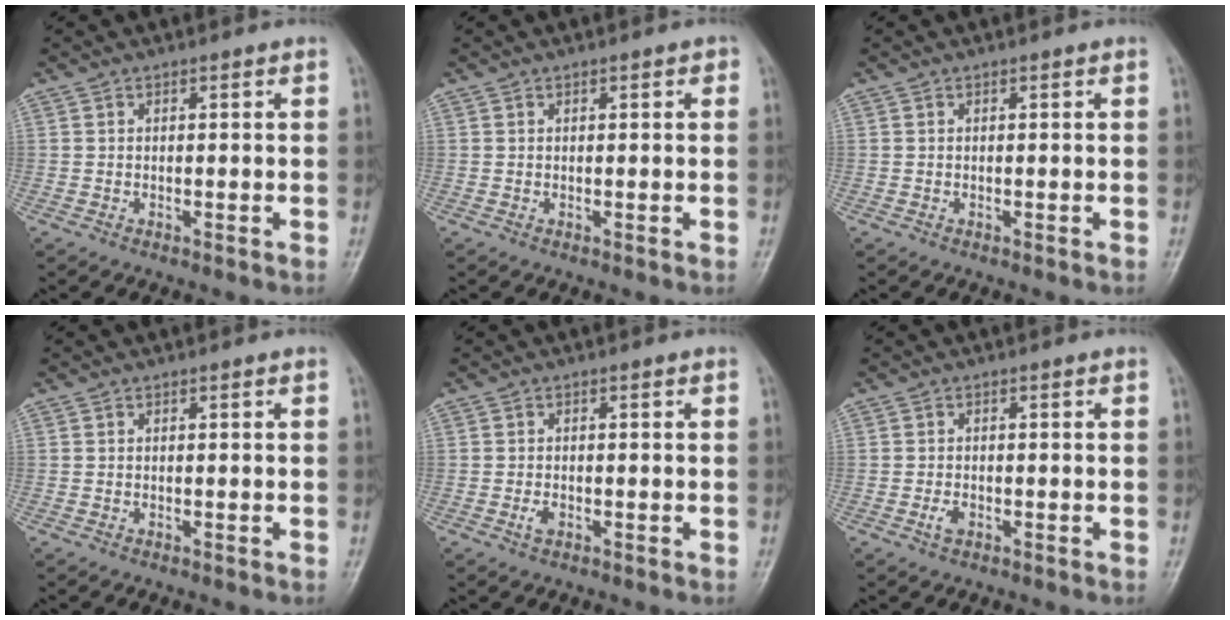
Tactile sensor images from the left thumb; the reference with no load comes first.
{"total": 1.1, "force": [0.4, 0.6, 0.8], "torque": [-0.008, 0.001, 0.005]}
{"total": 0.0}
{"total": 0.0}
{"total": 1.4, "force": [-0.8, 0.8, 0.9], "torque": [-0.019, 0.000, -0.015]}
{"total": 1.7, "force": [-0.9, 1.0, 1.0], "torque": [-0.022, 0.002, -0.018]}